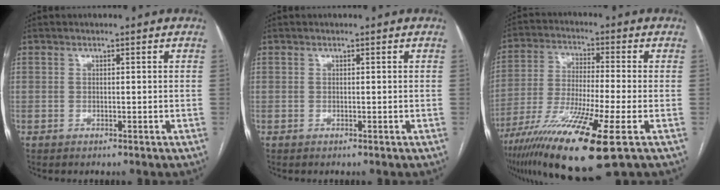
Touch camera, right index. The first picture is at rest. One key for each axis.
{"total": 0.0}
{"total": 17.3, "fx": -9.0, "fy": 0.5, "fz": 14.7, "tx": -0.283, "ty": -0.045, "tz": -0.161}